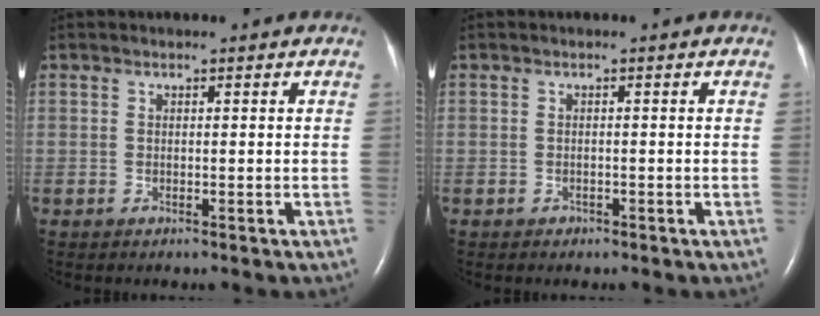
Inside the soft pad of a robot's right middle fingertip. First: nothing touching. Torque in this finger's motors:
{"motor_torque": [-0.23, 0.16, 0.08, 0.01]}